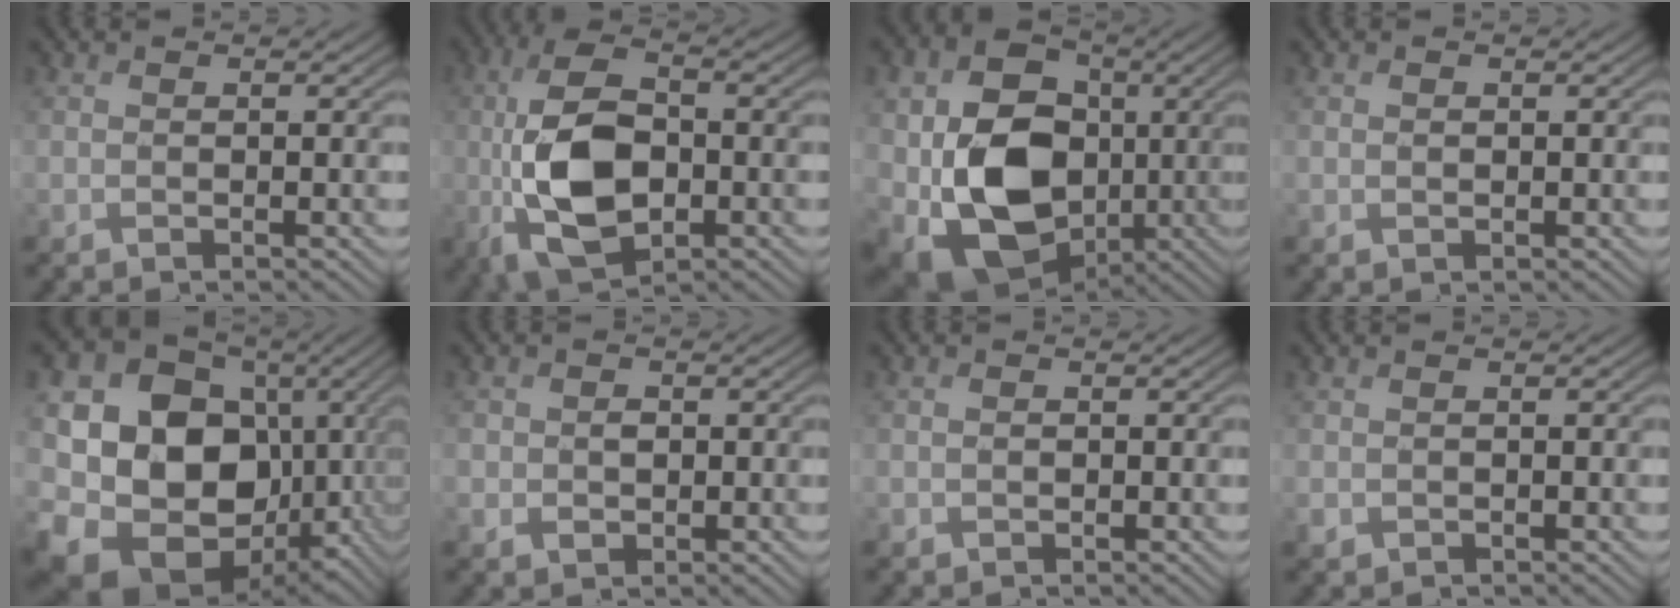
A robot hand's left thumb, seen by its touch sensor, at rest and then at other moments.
{"total": 13.4, "force": [-2.1, 7.1, 11.2], "torque": [-0.248, -0.009, -0.044]}
{"total": 15.8, "force": [-1.8, 11.7, 10.6], "torque": [-0.213, -0.018, -0.031]}
{"total": 0.5, "force": [0.1, 0.5, 0.2], "torque": [-0.004, -0.003, 0.003]}
{"total": 19.6, "force": [-0.8, 16.4, 10.8], "torque": [-0.247, -0.041, 0.008]}
{"total": 2.5, "force": [-0.1, 2.2, 1.1], "torque": [-0.028, -0.007, -0.004]}
{"total": 0.8, "force": [-0.1, 0.7, 0.3], "torque": [-0.005, -0.004, -0.004]}
{"total": 0.9, "force": [-0.2, 0.8, 0.2], "torque": [-0.008, -0.007, -0.004]}